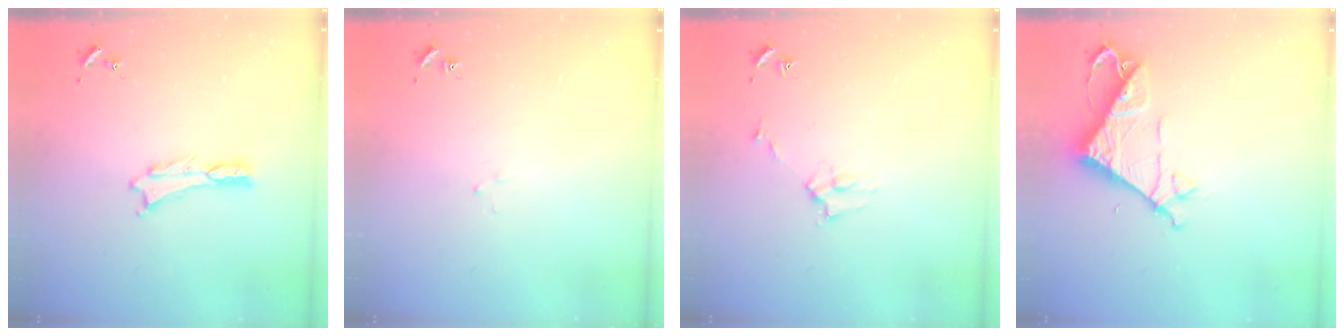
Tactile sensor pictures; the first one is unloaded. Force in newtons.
{"total": 1.8, "press": 1.8, "slide": 0.1}
{"total": 2.7, "press": 2.7, "slide": 0.3}
{"total": 7.5, "press": 7.5, "slide": 0.2}